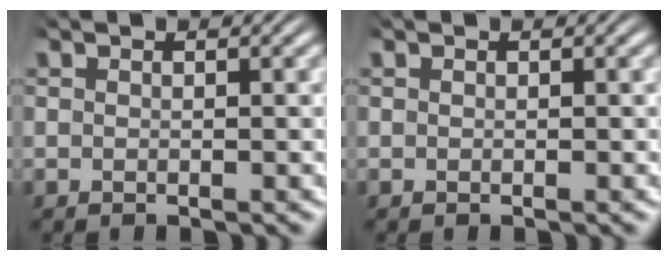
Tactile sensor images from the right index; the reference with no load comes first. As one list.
[{"total": 0.0}]